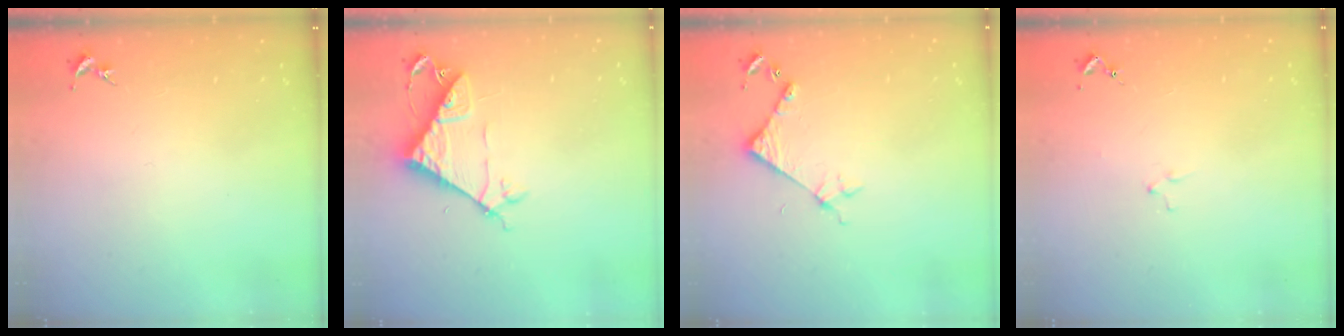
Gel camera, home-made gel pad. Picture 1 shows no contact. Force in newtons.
{"total": 7.6, "press": 7.6, "slide": 0.6}
{"total": 4.4, "press": 4.4, "slide": 0.4}
{"total": 0.8, "press": 0.8, "slide": 0.2}